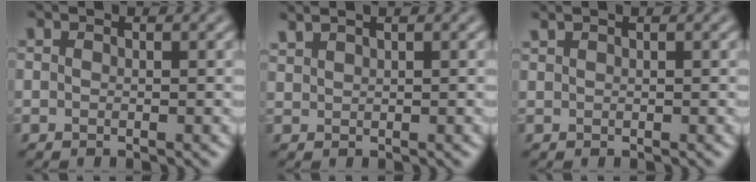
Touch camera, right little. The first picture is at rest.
{"total": 1.4, "force": [1.3, 0.2, 0.4], "torque": [-0.011, 0.006, 0.028]}
{"total": 0.6, "force": [0.6, 0.1, 0.1], "torque": [0.000, 0.004, 0.015]}